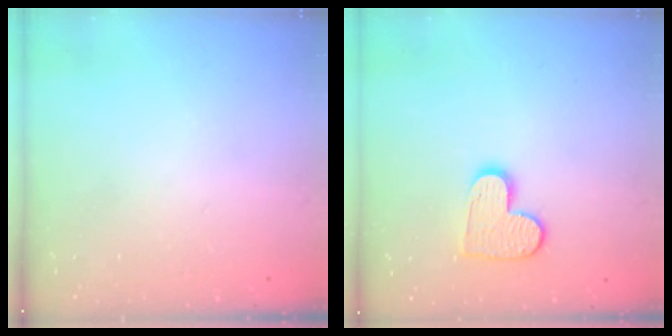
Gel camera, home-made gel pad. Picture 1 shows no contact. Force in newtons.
{"total": 9.6, "press": 9.6, "slide": 0.6}